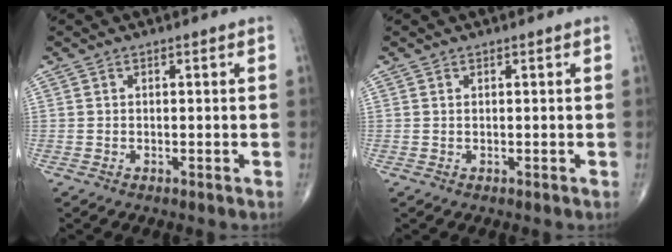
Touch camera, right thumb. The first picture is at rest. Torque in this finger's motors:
{"motor_torque": [0.17, 0.10, -0.31, -0.38, -0.01]}